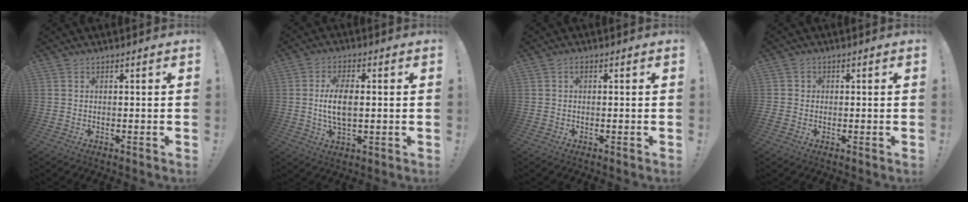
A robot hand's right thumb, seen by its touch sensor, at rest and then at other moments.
{"total": 8.8, "force": [0.2, 4.4, 7.6], "torque": [-0.146, -0.005, -0.001]}
{"total": 0.9, "force": [0.0, 0.4, 0.8], "torque": [-0.025, 0.007, 0.000]}
{"total": 2.0, "force": [-0.1, 1.9, 0.8], "torque": [-0.008, 0.001, -0.003]}